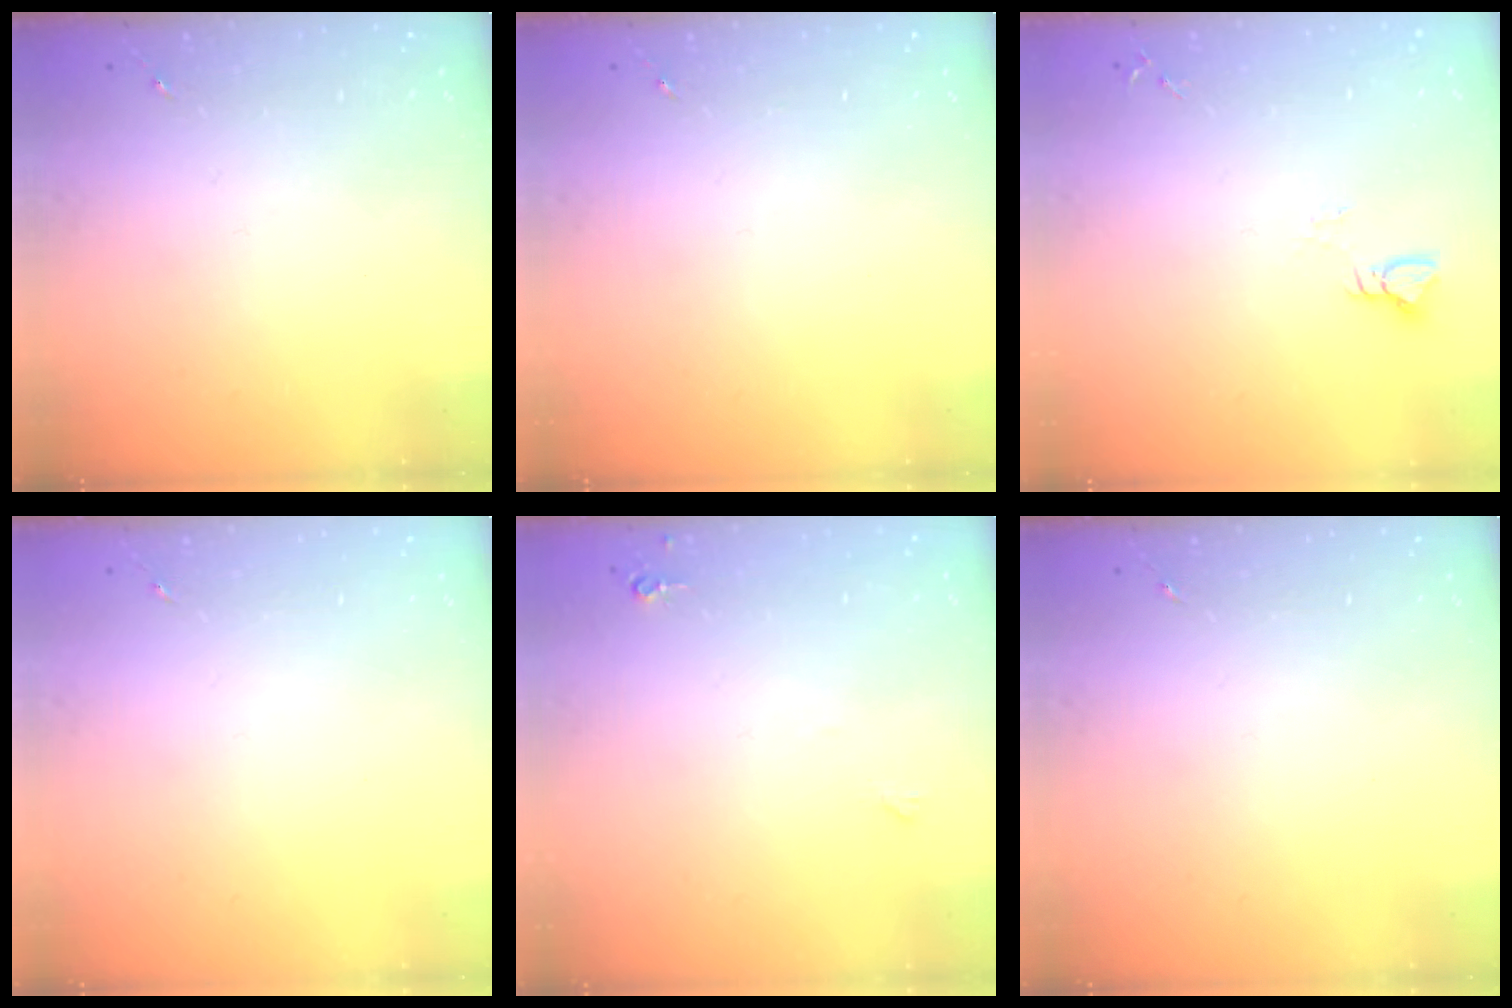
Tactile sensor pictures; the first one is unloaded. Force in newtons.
{"total": 0.0}
{"total": 3.0, "press": 3.0, "slide": 0.3}
{"total": 0.0}
{"total": 3.8, "press": 3.8, "slide": 0.6}
{"total": 0.0}